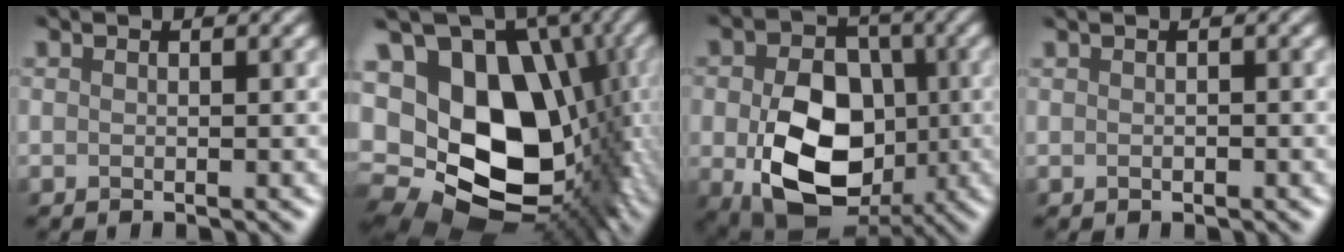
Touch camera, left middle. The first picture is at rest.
{"total": 17.5, "force": [-0.1, 12.5, 12.3], "torque": [-0.224, -0.020, 0.026]}
{"total": 11.2, "force": [-1.9, 8.0, 7.5], "torque": [-0.140, -0.036, -0.021]}
{"total": 0.0}